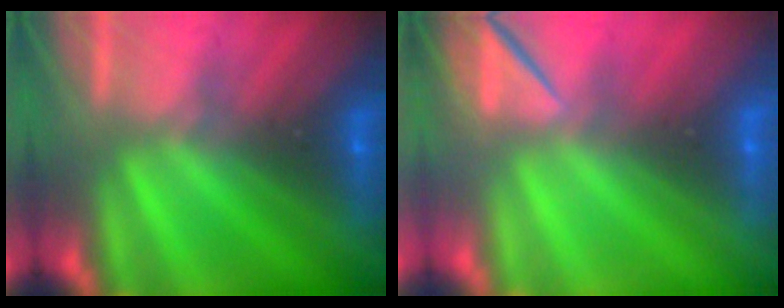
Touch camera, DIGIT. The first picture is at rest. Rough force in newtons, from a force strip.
{"total": 4.6}